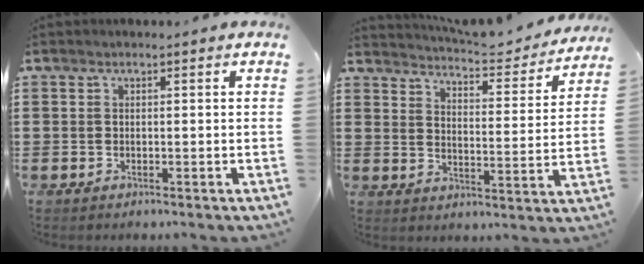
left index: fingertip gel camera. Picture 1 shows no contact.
{"total": 4.4, "force": [4.3, -0.2, 0.7], "torque": [-0.033, -0.039, 0.068]}